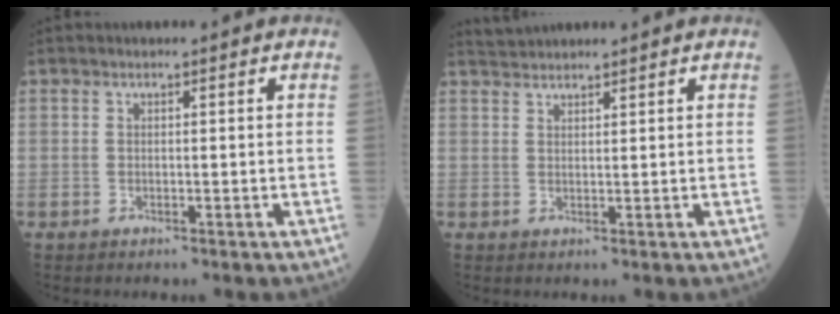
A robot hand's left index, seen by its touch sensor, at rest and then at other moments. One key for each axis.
{"total": 3.3, "fx": 3.3, "fy": 0.0, "fz": 0.6, "tx": -0.010, "ty": 0.030, "tz": 0.065}